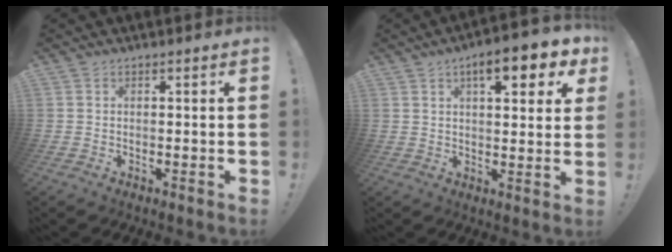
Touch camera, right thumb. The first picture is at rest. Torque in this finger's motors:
{"motor_torque": [0.82, 0.99, 0.41, 0.50, 0.15]}